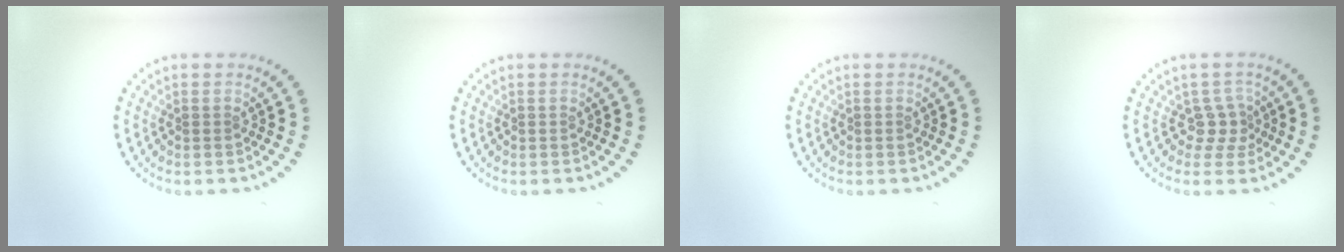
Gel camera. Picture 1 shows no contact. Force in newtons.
{"total": 0.0}
{"total": 0.0}
{"total": 2.1, "press": 1.5, "slide": 1.5}